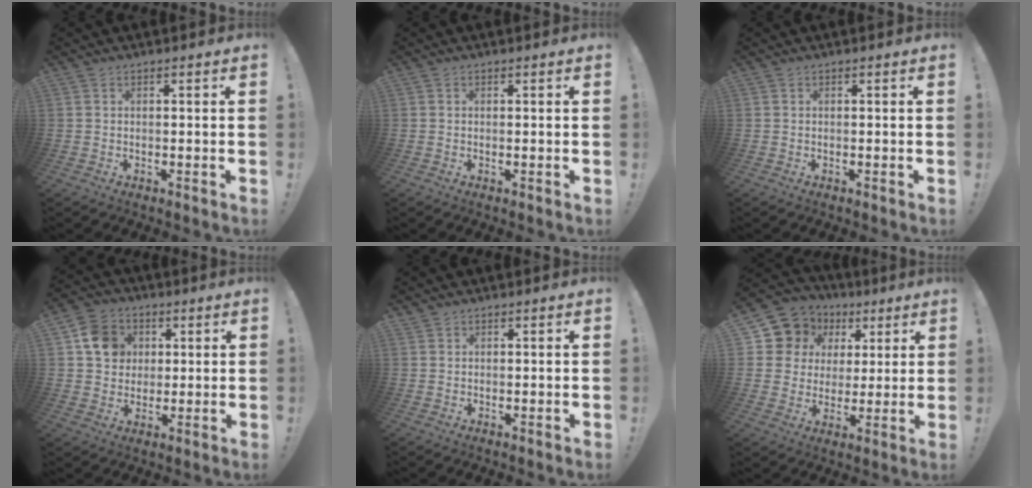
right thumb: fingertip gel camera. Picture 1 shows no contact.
{"total": 0.0}
{"total": 0.0}
{"total": 10.7, "force": [3.4, 9.5, 3.6], "torque": [-0.040, -0.012, 0.070]}
{"total": 1.1, "force": [0.9, 0.7, 0.0], "torque": [0.005, -0.005, 0.016]}
{"total": 11.1, "force": [5.1, 9.4, 3.0], "torque": [-0.056, -0.030, 0.109]}